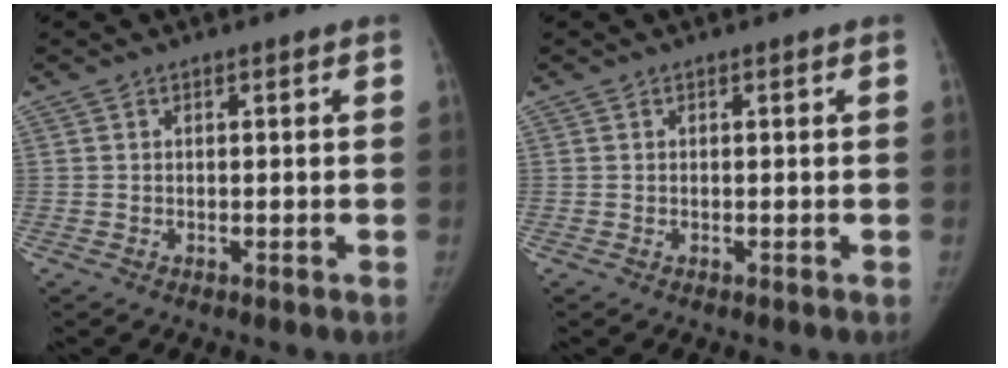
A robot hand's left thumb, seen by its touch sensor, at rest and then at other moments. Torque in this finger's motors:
{"motor_torque": [0.10, -0.05, 0.24, -0.01, 0.02]}